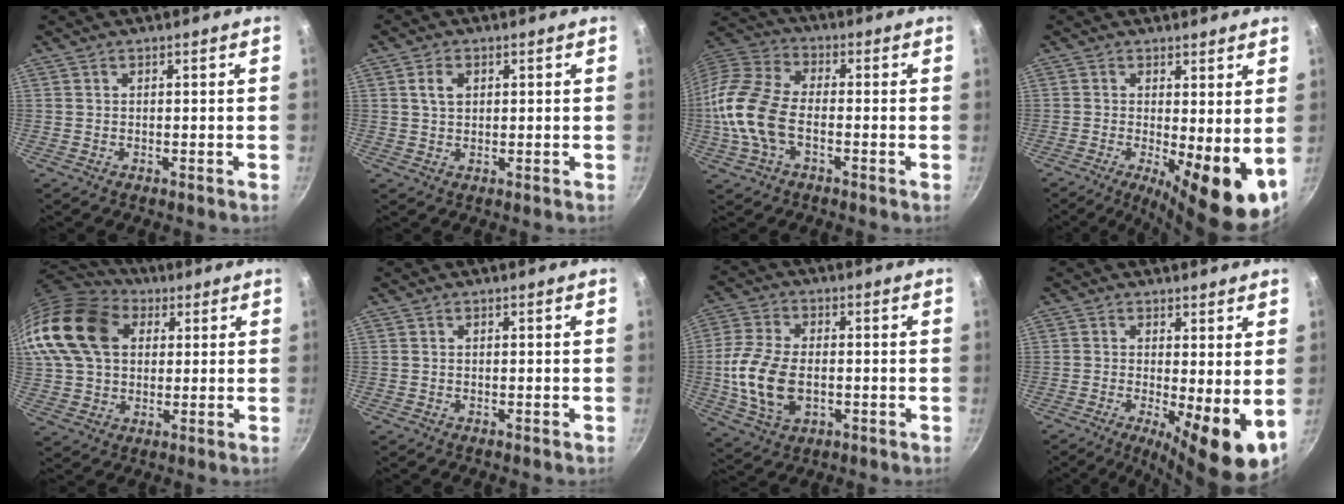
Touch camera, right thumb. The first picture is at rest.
{"total": 3.2, "force": [1.0, 2.2, 2.1], "torque": [-0.030, 0.002, 0.017]}
{"total": 15.1, "force": [-3.0, 8.9, 11.8], "torque": [-0.232, 0.033, -0.077]}
{"total": 11.8, "force": [-1.3, 3.8, 11.1], "torque": [-0.136, -0.012, -0.013]}
{"total": 20.7, "force": [5.8, 15.0, 13.1], "torque": [-0.257, 0.021, 0.097]}
{"total": 0.0}
{"total": 13.0, "force": [-1.5, 8.2, 10.0], "torque": [-0.195, 0.009, -0.029]}
{"total": 10.4, "force": [-1.3, 3.0, 9.9], "torque": [-0.130, -0.011, -0.014]}